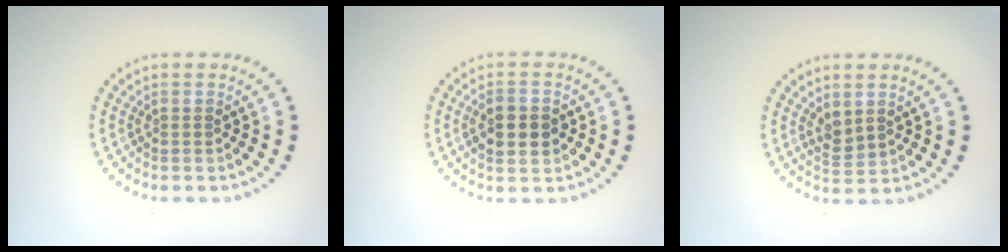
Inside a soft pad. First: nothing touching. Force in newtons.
{"total": 3.3, "press": 3.3, "slide": 0.1}
{"total": 1.7, "press": 1.5, "slide": 0.8}